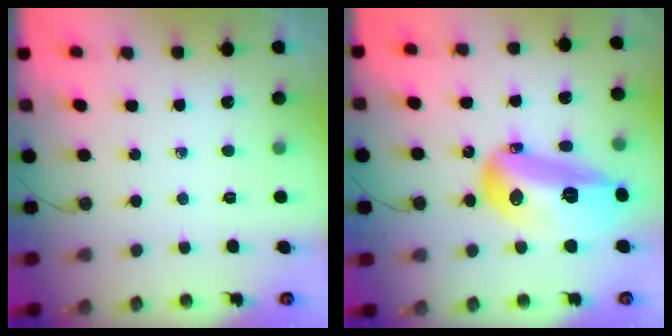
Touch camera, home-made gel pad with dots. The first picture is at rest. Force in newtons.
{"total": 20.4, "press": 20.3, "slide": 2.1}